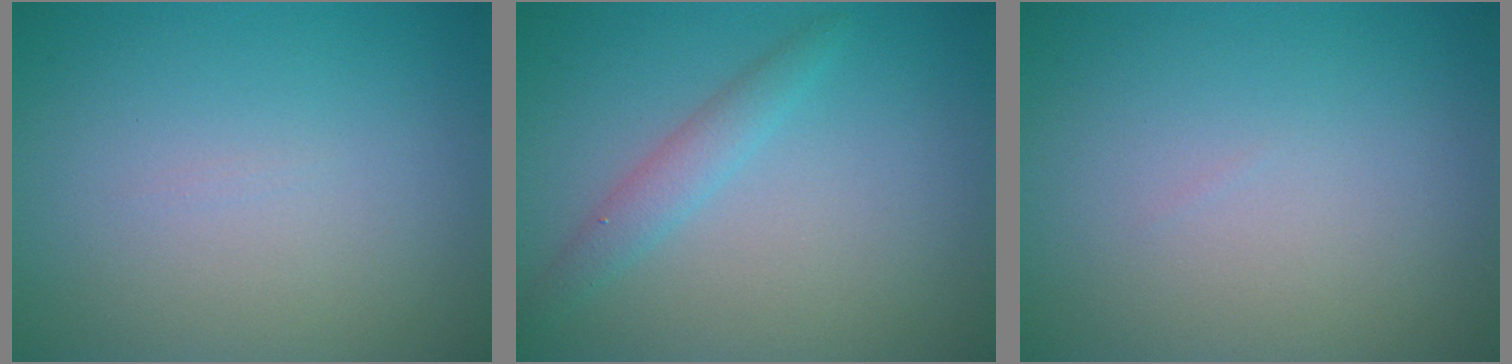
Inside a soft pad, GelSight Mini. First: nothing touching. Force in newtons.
{"total": 1.9, "press": 1.9, "slide": 0.0}
{"total": 0.0}